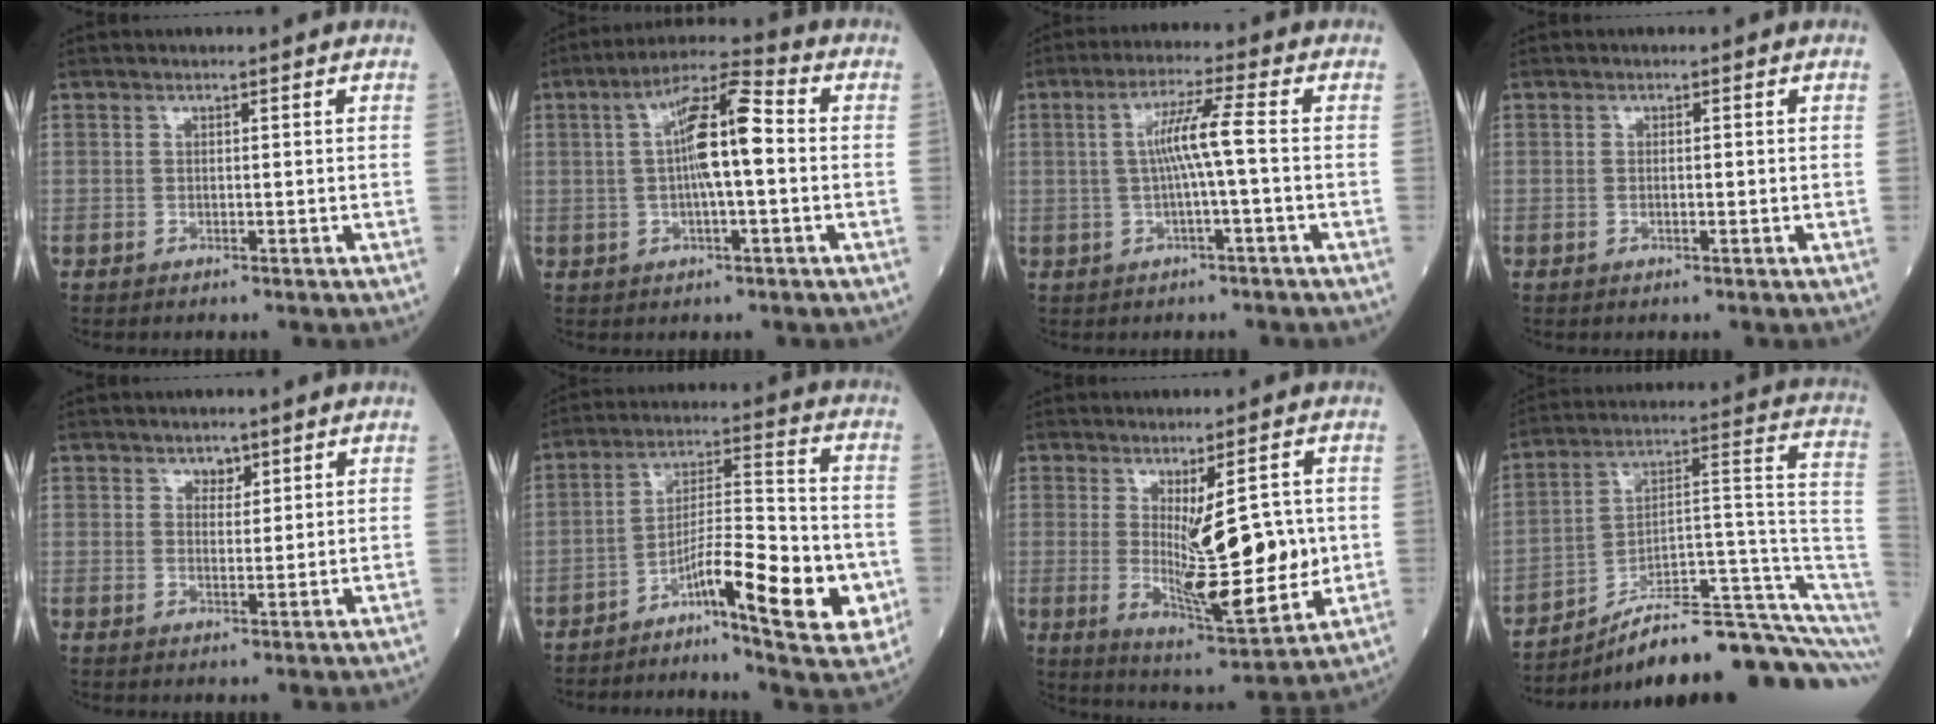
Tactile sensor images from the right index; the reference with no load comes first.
{"total": 9.9, "force": [0.5, 1.7, 9.7], "torque": [-0.176, 0.025, 0.005]}
{"total": 6.3, "force": [-0.2, -0.2, 6.3], "torque": [-0.124, 0.013, -0.001]}
{"total": 0.8, "force": [-0.2, 0.2, 0.7], "torque": [-0.020, 0.000, -0.003]}
{"total": 2.4, "force": [1.5, 1.5, 1.1], "torque": [-0.019, 0.000, 0.027]}
{"total": 13.9, "force": [-6.1, 2.7, 12.1], "torque": [-0.194, 0.015, -0.096]}
{"total": 13.5, "force": [0.3, 3.3, 13.1], "torque": [-0.212, -0.021, 0.017]}
{"total": 21.1, "force": [-15.2, 2.1, 14.6], "torque": [-0.150, 0.060, -0.231]}